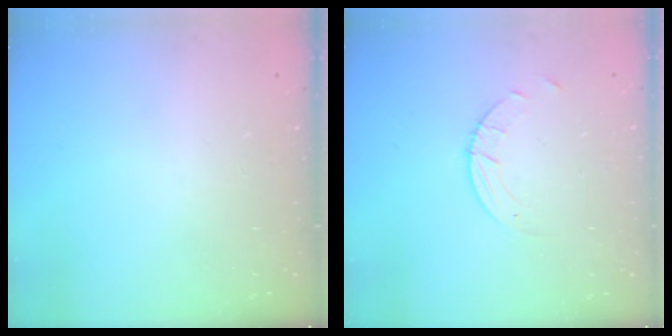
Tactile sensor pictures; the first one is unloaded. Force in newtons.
{"total": 3.8, "press": 3.8, "slide": 0.3}